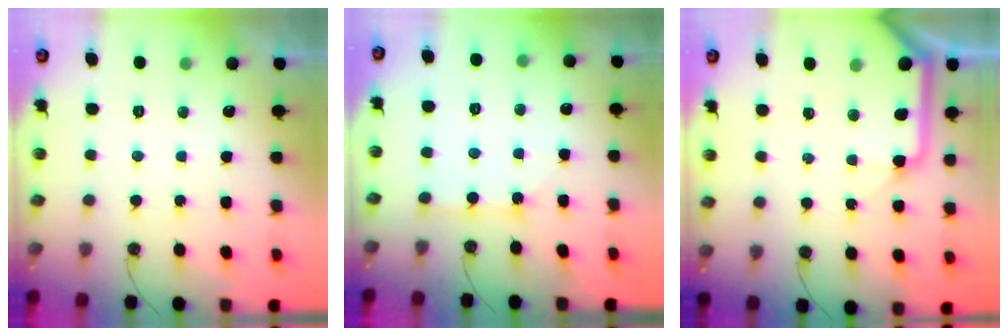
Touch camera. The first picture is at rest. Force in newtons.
{"total": 2.6, "press": 2.6, "slide": 0.4}
{"total": 11.9, "press": 11.8, "slide": 1.6}